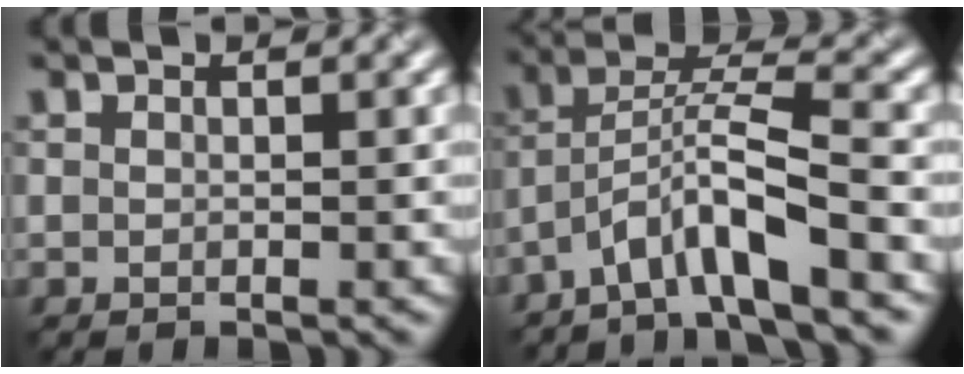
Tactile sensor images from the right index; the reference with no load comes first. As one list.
[{"total": 6.0, "force": [-4.4, 0.4, 4.0], "torque": [-0.074, 0.022, -0.073]}]